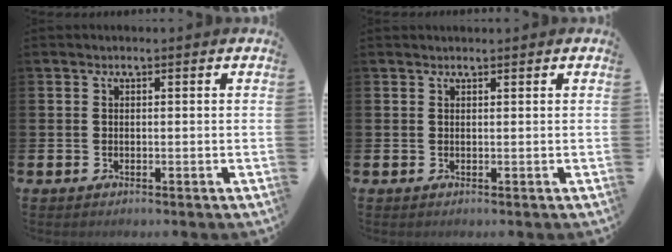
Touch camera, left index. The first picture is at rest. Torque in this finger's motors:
{"motor_torque": [1.04, -1.10, 0.50, 0.06]}